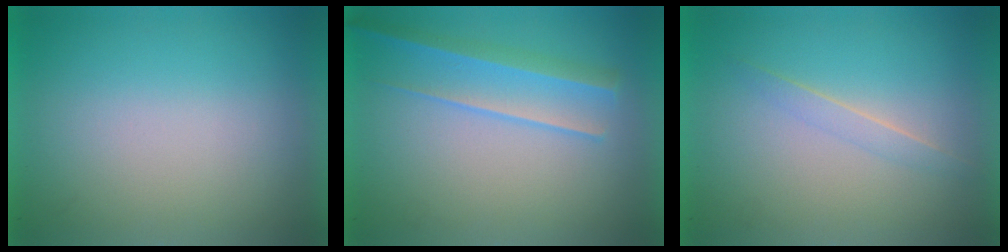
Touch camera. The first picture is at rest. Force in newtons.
{"total": 2.2}
{"total": 1.1}